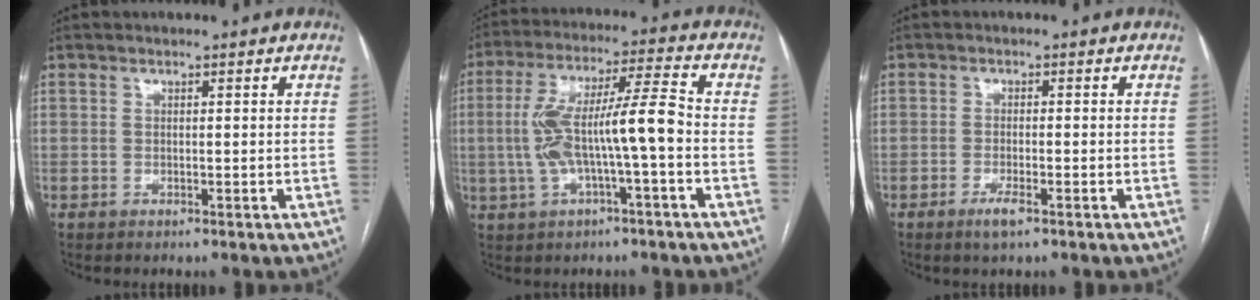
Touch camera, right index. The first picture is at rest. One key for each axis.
{"total": 11.5, "fx": -1.6, "fy": 1.2, "fz": 11.4, "tx": -0.222, "ty": 0.031, "tz": -0.028}
{"total": 2.5, "fx": -1.6, "fy": 0.4, "fz": 2.0, "tx": -0.039, "ty": -0.002, "tz": -0.027}